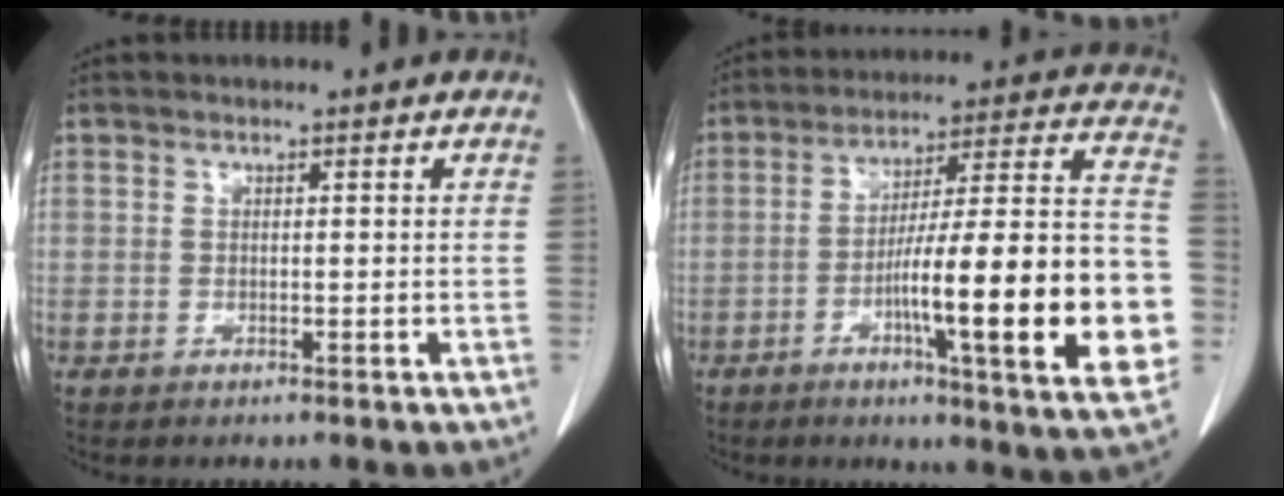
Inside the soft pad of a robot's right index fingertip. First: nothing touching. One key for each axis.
{"total": 23.7, "fx": -5.9, "fy": 1.8, "fz": 22.9, "tx": -0.278, "ty": 0.008, "tz": -0.086}